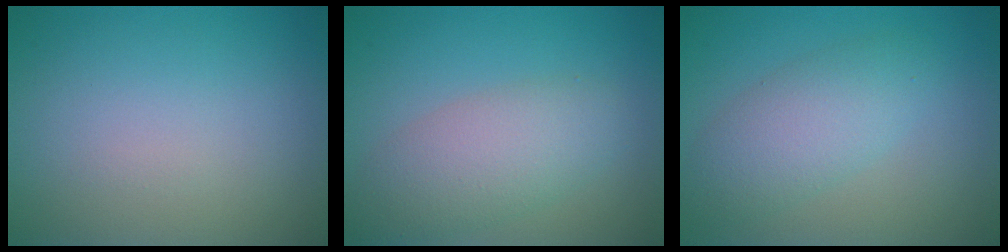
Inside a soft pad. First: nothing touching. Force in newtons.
{"total": 4.7, "press": 4.7, "slide": 0.3}
{"total": 4.1, "press": 4.1, "slide": 0.2}